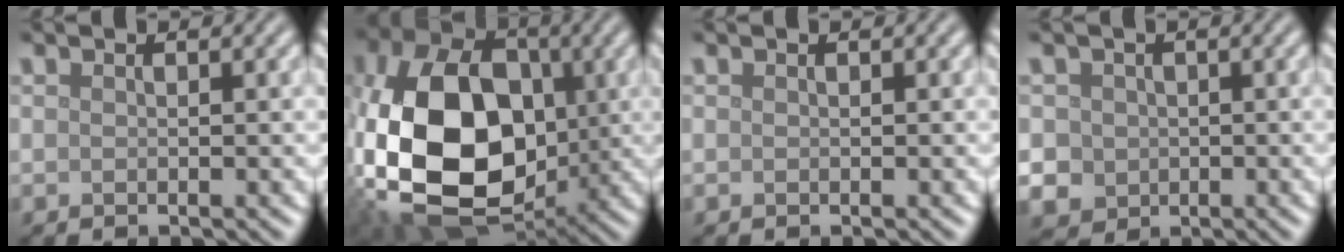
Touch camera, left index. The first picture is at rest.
{"total": 15.4, "force": [-1.7, 10.3, 11.3], "torque": [-0.233, -0.013, -0.038]}
{"total": 0.0}
{"total": 3.3, "force": [0.1, 3.2, 1.1], "torque": [-0.011, 0.008, -0.005]}